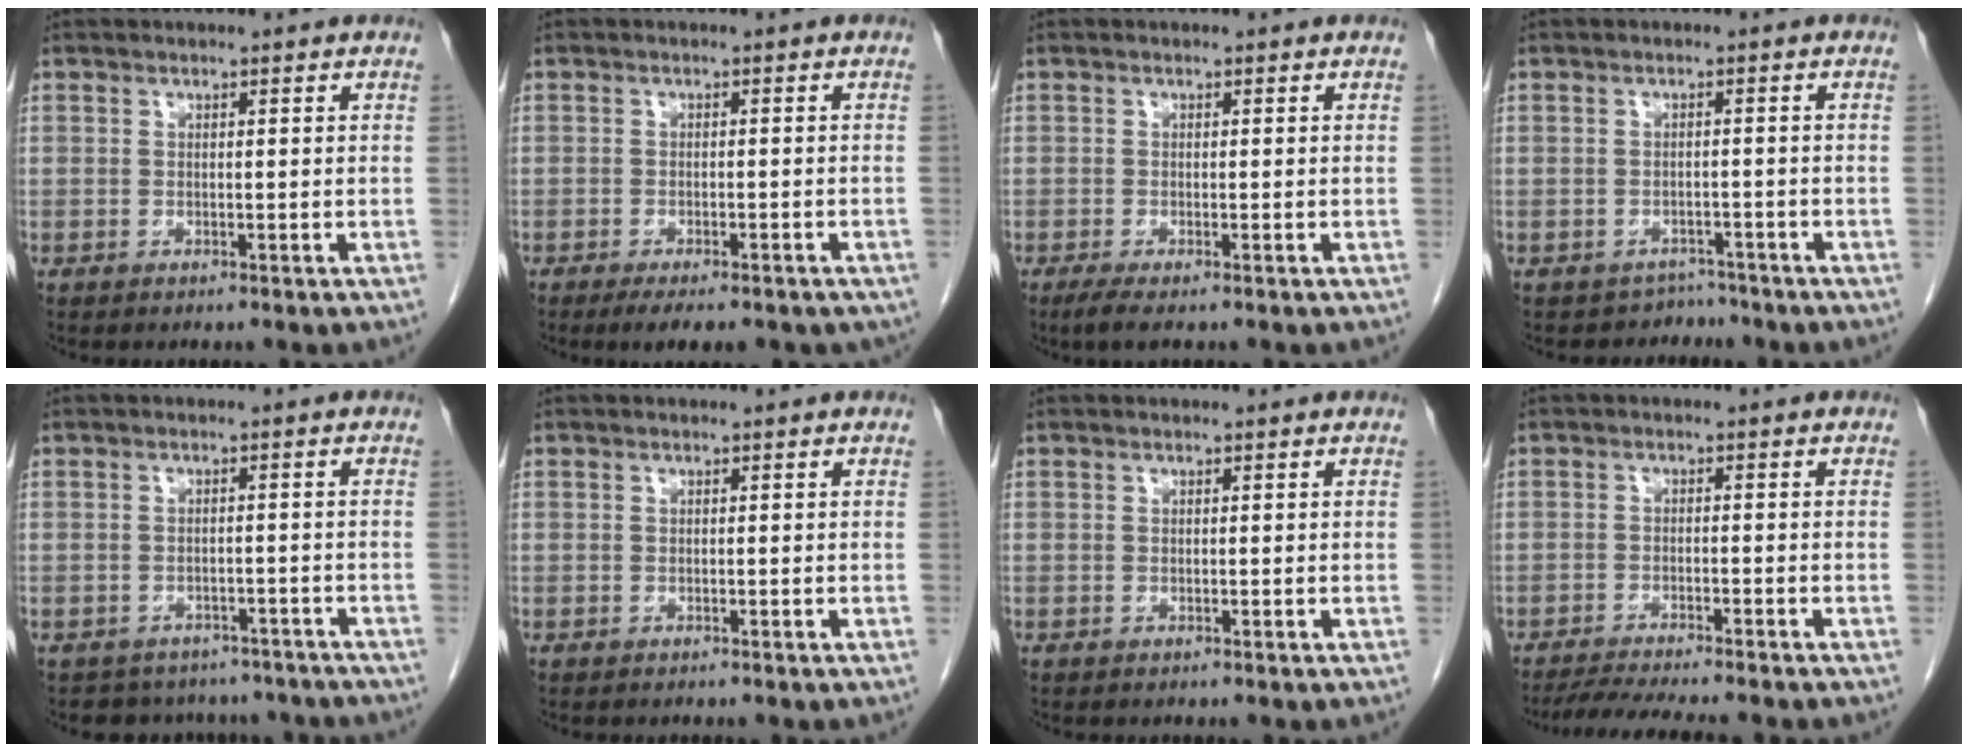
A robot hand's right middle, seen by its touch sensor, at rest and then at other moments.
{"total": 8.2, "force": [-6.1, 2.9, 4.7], "torque": [-0.052, -0.005, -0.076]}
{"total": 2.1, "force": [-1.4, 0.2, 1.6], "torque": [-0.036, -0.008, -0.029]}
{"total": 2.9, "force": [-2.4, 1.0, -1.2], "torque": [0.018, 0.008, -0.036]}
{"total": 9.0, "force": [-7.9, 4.3, 0.9], "torque": [-0.008, 0.018, -0.084]}
{"total": 0.0}
{"total": 0.0}
{"total": 8.8, "force": [-7.9, 0.2, 4.0], "torque": [-0.059, -0.013, -0.122]}